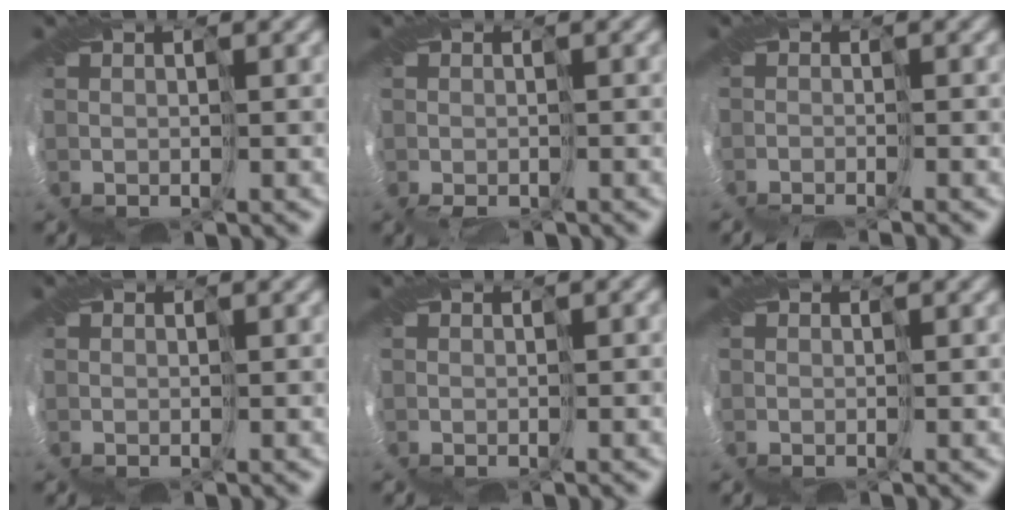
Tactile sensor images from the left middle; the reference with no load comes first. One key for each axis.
{"total": 2.9, "fx": -2.8, "fy": -0.1, "fz": -0.7, "tx": -0.002, "ty": -0.029, "tz": -0.030}
{"total": 4.3, "fx": -3.9, "fy": -1.4, "fz": -1.0, "tx": -0.003, "ty": -0.017, "tz": -0.047}
{"total": 2.6, "fx": -0.8, "fy": -1.6, "fz": -1.9, "tx": 0.019, "ty": -0.011, "tz": 0.004}
{"total": 2.3, "fx": -1.0, "fy": -1.5, "fz": -1.5, "tx": 0.014, "ty": -0.012, "tz": 0.000}
{"total": 2.5, "fx": -1.2, "fy": -1.3, "fz": -1.7, "tx": 0.015, "ty": -0.017, "tz": -0.003}